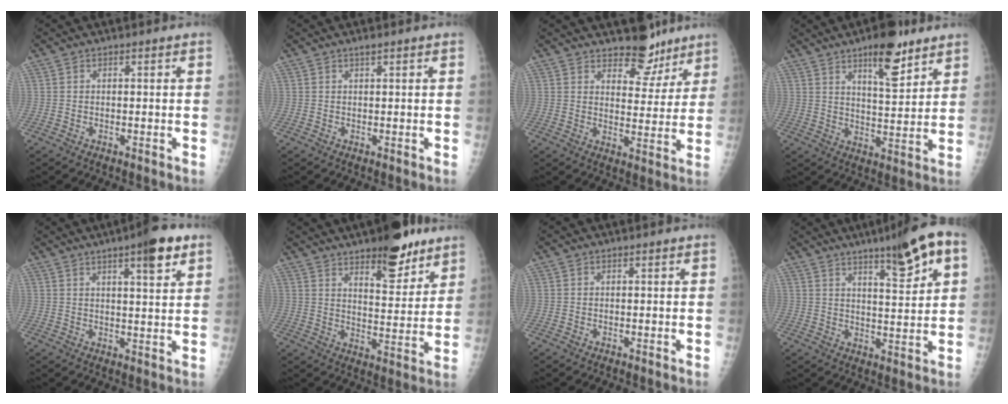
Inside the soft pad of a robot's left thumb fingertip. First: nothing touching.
{"total": 0.8, "force": [0.6, 0.1, 0.5], "torque": [-0.009, -0.001, 0.011]}
{"total": 8.0, "force": [6.6, 4.0, 2.2], "torque": [0.005, -0.050, 0.100]}
{"total": 10.8, "force": [7.0, 3.6, 7.4], "torque": [-0.092, -0.044, 0.108]}
{"total": 8.4, "force": [4.8, 1.6, 6.8], "torque": [-0.086, -0.020, 0.064]}
{"total": 13.6, "force": [9.4, 4.9, 8.5], "torque": [-0.086, -0.060, 0.141]}
{"total": 0.0}
{"total": 11.5, "force": [6.0, 2.2, 9.5], "torque": [-0.125, -0.016, 0.087]}